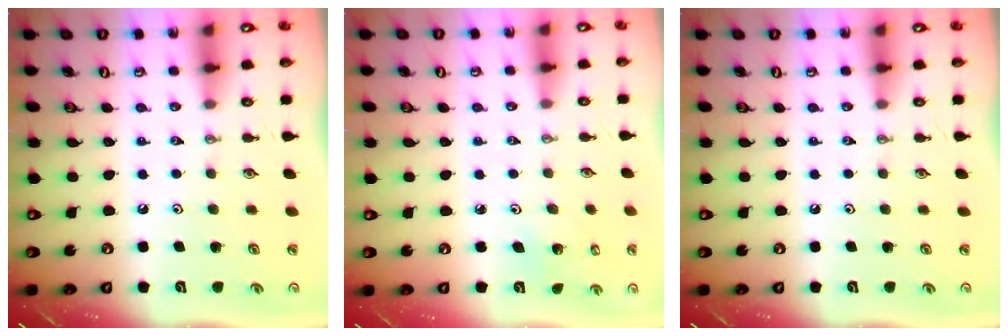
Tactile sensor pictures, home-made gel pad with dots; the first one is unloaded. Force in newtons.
{"total": 3.0, "press": 3.0, "slide": 0.1}
{"total": 0.0}